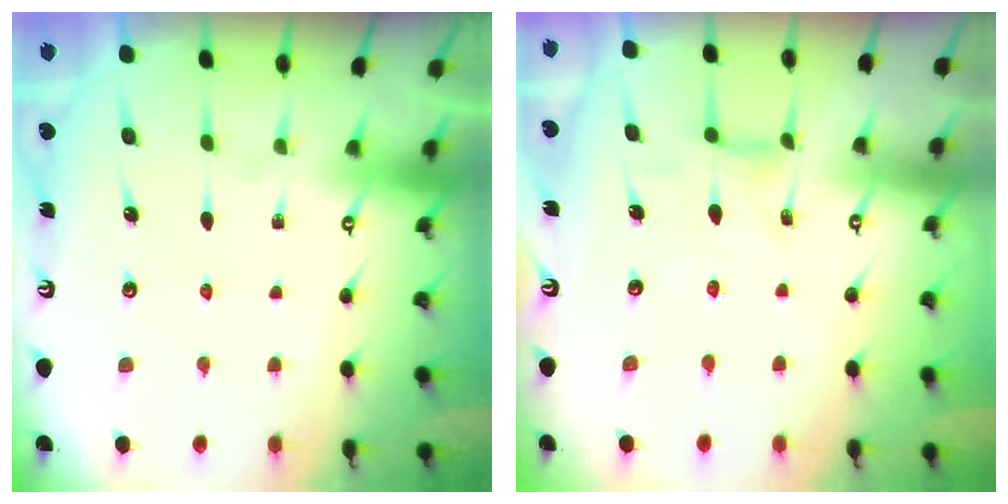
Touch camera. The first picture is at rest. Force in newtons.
{"total": 2.7, "press": 2.6, "slide": 0.5}